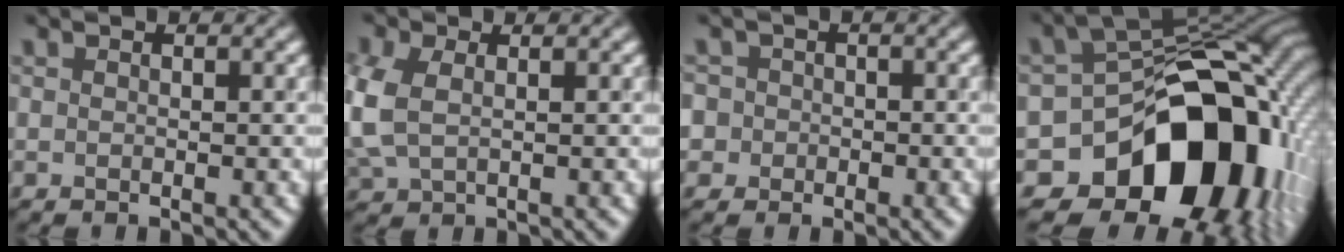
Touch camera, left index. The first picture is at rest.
{"total": 4.1, "force": [0.3, 2.8, 2.9], "torque": [-0.087, -0.004, 0.010]}
{"total": 3.6, "force": [-0.4, 3.6, 0.7], "torque": [0.006, 0.020, -0.035]}
{"total": 16.4, "force": [-5.8, 11.9, 9.6], "torque": [-0.107, -0.017, -0.100]}